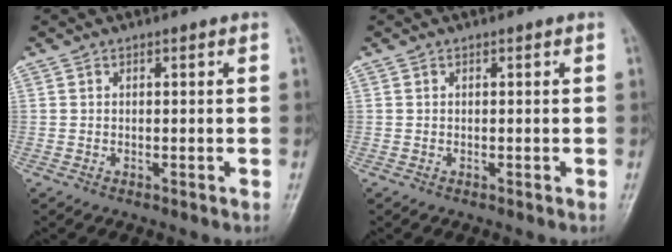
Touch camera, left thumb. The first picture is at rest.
{"total": 0.0}